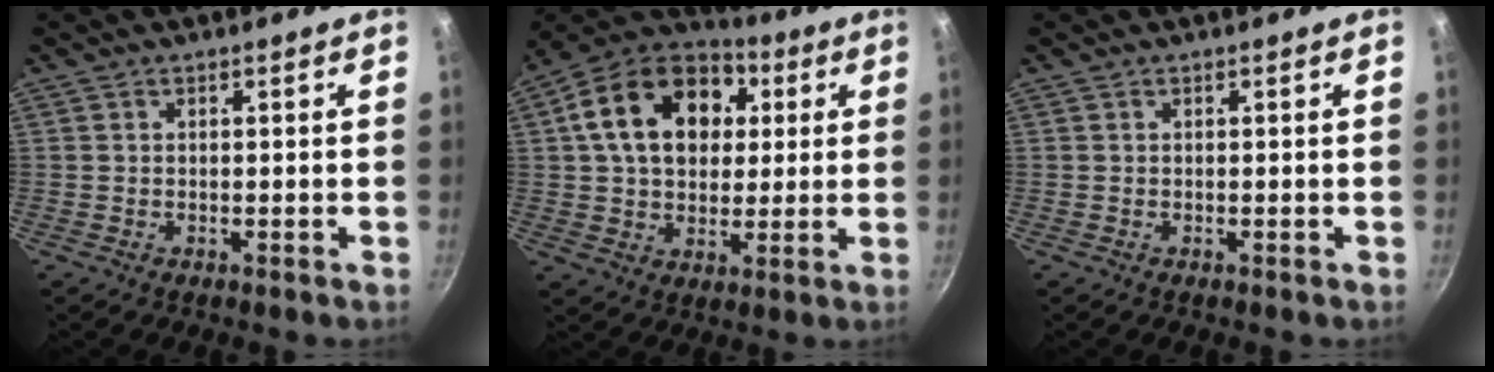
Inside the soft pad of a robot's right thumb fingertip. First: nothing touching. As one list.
[{"total": 19.8, "force": [4.8, 14.2, 12.9], "torque": [-0.195, 0.021, 0.068]}, {"total": 0.0}]